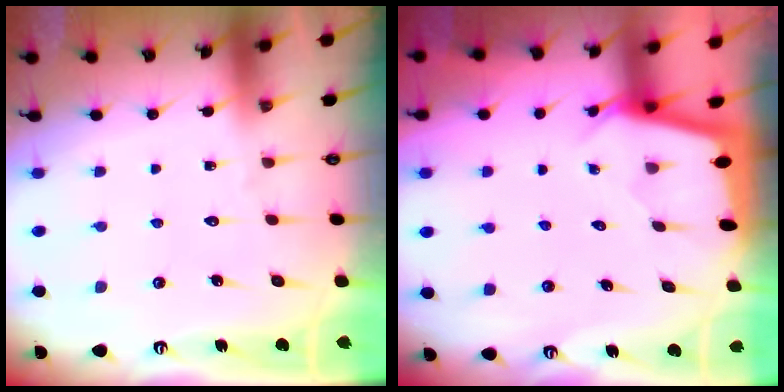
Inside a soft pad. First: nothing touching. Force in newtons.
{"total": 2.3, "press": 2.3, "slide": 0.1}